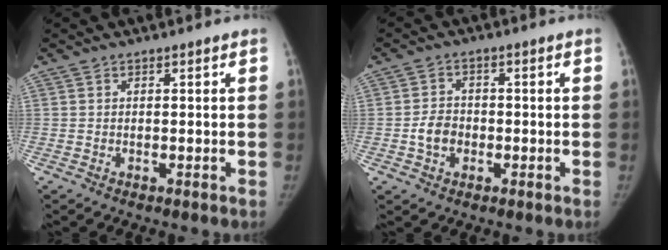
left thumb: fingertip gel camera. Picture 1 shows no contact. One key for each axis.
{"total": 4.5, "fx": -1.1, "fy": 3.5, "fz": 2.6, "tx": -0.037, "ty": 0.012, "tz": -0.024}